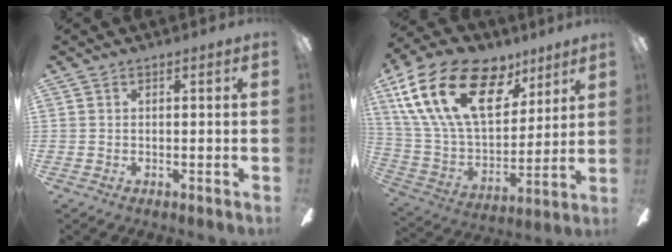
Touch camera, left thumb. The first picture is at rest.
{"total": 26.4, "force": [12.0, 15.0, 18.1], "torque": [-0.352, -0.048, 0.215]}